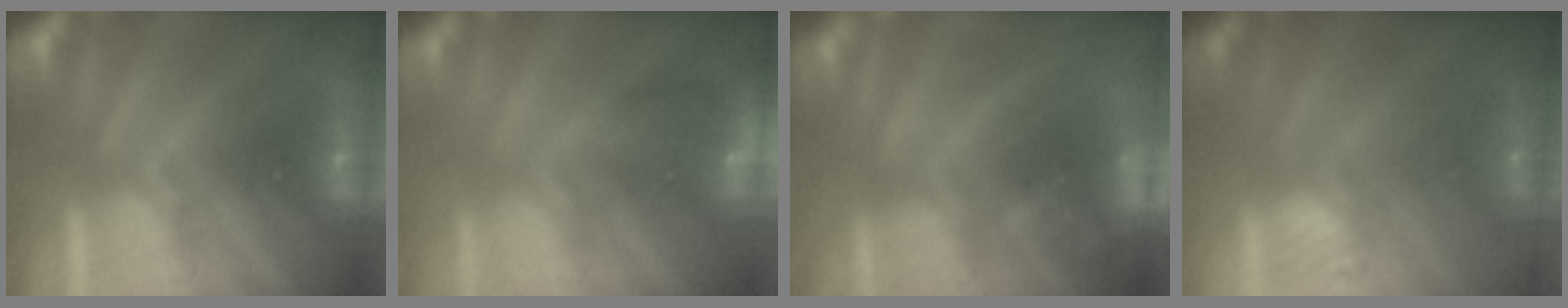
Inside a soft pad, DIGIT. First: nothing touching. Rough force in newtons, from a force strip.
{"total": 6.2}
{"total": 4.7}
{"total": 2.4}